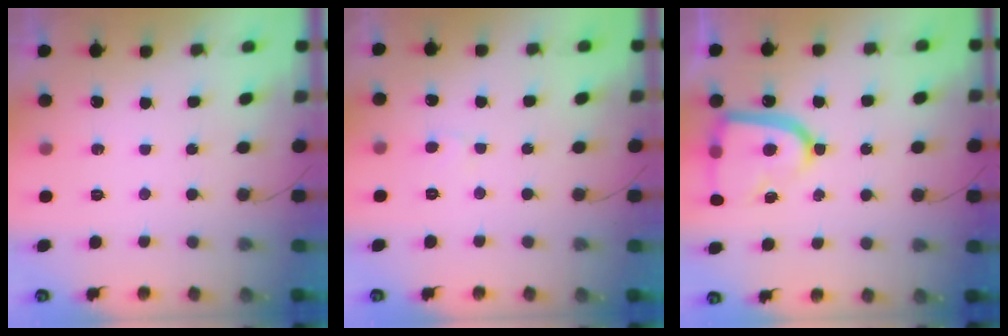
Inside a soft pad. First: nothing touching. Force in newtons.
{"total": 4.3, "press": 4.3, "slide": 0.4}
{"total": 16.3, "press": 16.2, "slide": 1.7}